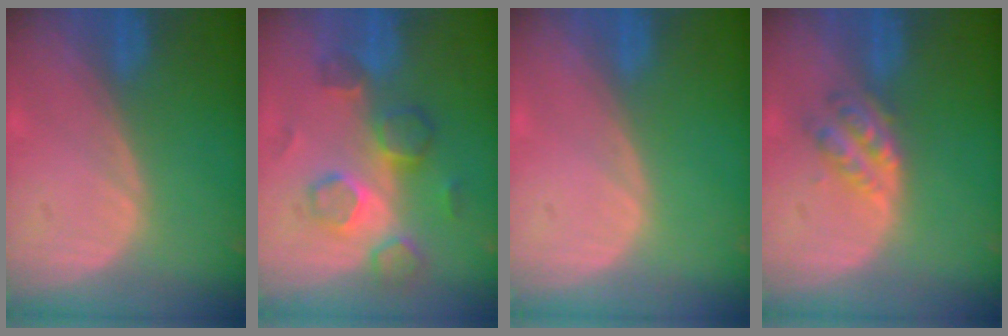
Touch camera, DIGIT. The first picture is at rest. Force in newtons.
{"total": 7.9, "press": 7.7, "slide": 2.1}
{"total": 0.0}
{"total": 4.7, "press": 4.2, "slide": 2.3}